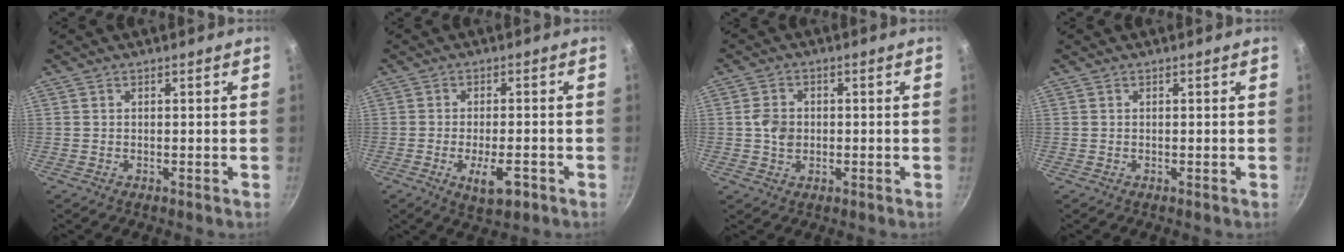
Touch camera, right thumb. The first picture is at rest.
{"total": 6.8, "force": [-2.8, 2.7, 5.6], "torque": [-0.082, 0.008, -0.040]}
{"total": 4.4, "force": [-0.2, 3.5, 2.7], "torque": [-0.039, 0.007, -0.009]}
{"total": 0.0}